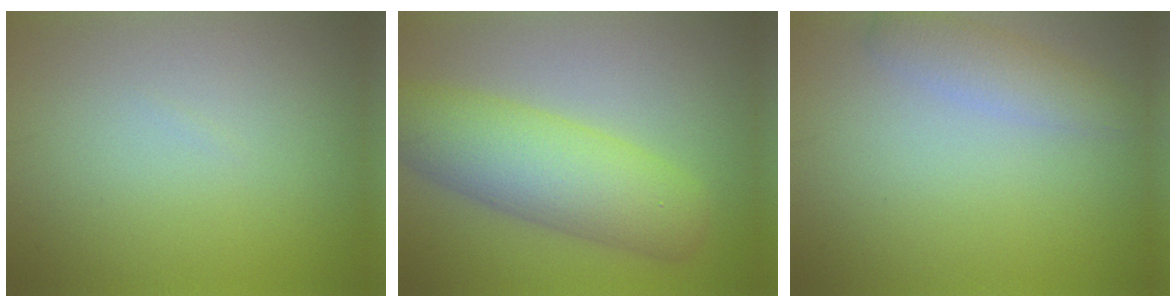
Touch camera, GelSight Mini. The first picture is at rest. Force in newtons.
{"total": 7.5, "press": 7.5, "slide": 0.2}
{"total": 2.6, "press": 2.6, "slide": 0.1}